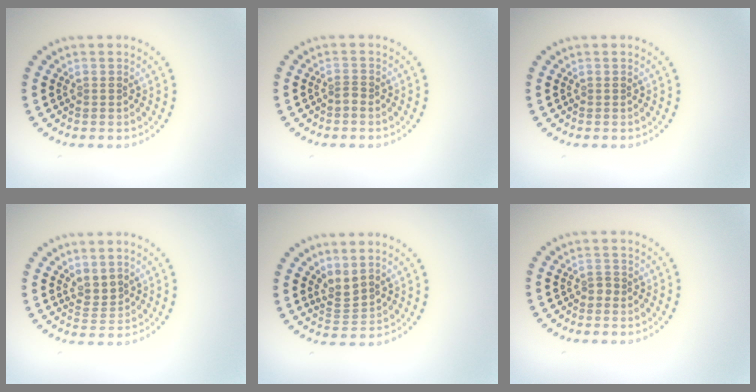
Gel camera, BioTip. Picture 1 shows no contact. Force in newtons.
{"total": 0.9, "press": 0.5, "slide": 0.8}
{"total": 0.0}
{"total": 1.6, "press": 1.3, "slide": 1.0}
{"total": 2.1, "press": 1.4, "slide": 1.5}
{"total": 0.8, "press": 0.5, "slide": 0.7}